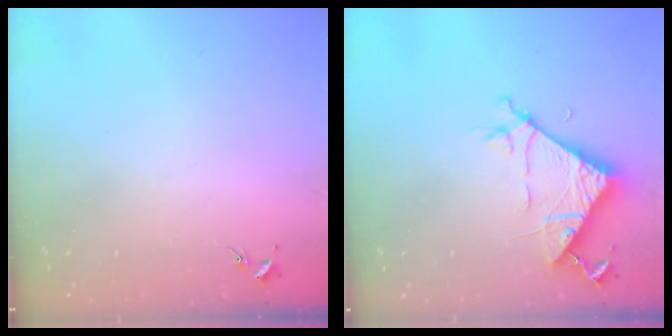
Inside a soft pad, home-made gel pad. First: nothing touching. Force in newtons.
{"total": 7.3, "press": 7.3, "slide": 0.6}